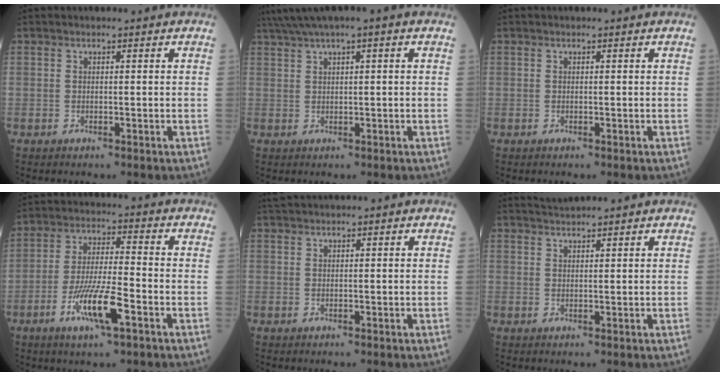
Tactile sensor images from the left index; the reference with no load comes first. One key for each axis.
{"total": 5.7, "fx": 3.8, "fy": 0.0, "fz": 4.3, "tx": -0.084, "ty": 0.033, "tz": 0.067}
{"total": 0.0}
{"total": 9.2, "fx": -4.3, "fy": 1.1, "fz": 8.0, "tx": -0.158, "ty": -0.012, "tz": -0.079}
{"total": 1.8, "fx": 1.7, "fy": -0.2, "fz": 0.6, "tx": -0.010, "ty": 0.024, "tz": 0.036}
{"total": 2.4, "fx": 2.3, "fy": -0.5, "fz": 0.4, "tx": -0.005, "ty": 0.017, "tz": 0.046}